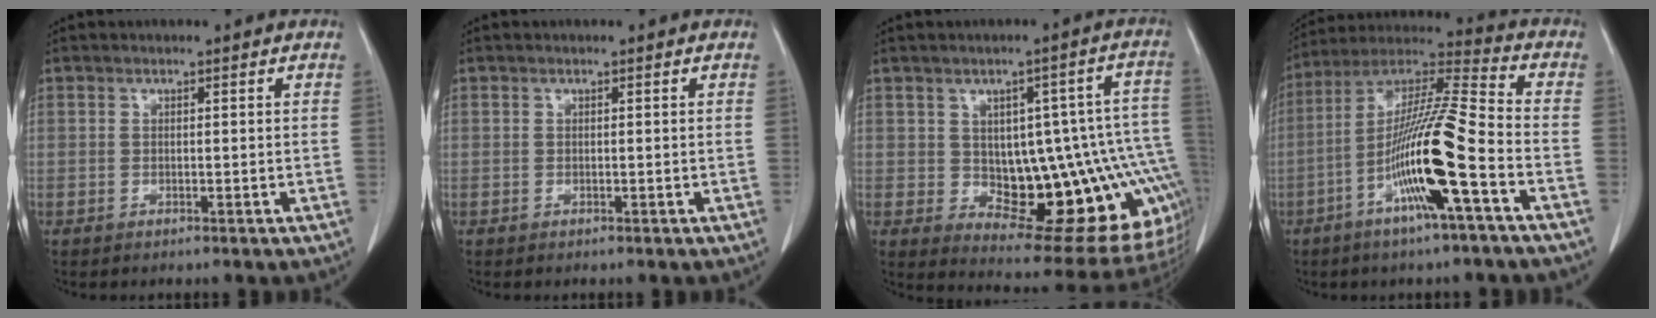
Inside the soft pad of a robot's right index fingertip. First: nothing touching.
{"total": 0.0}
{"total": 19.3, "force": [-2.4, 7.1, 17.8], "torque": [-0.146, 0.036, -0.003]}
{"total": 16.3, "force": [-5.6, 0.1, 15.3], "torque": [-0.292, 0.002, -0.108]}